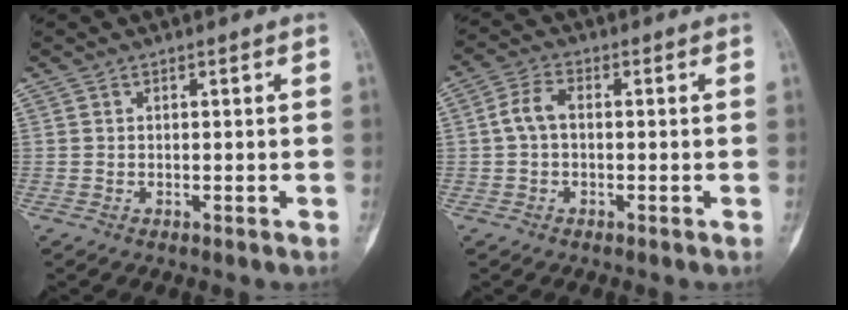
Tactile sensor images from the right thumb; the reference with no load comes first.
{"total": 4.6, "force": [-0.1, 2.8, 3.6], "torque": [-0.072, 0.015, -0.009]}